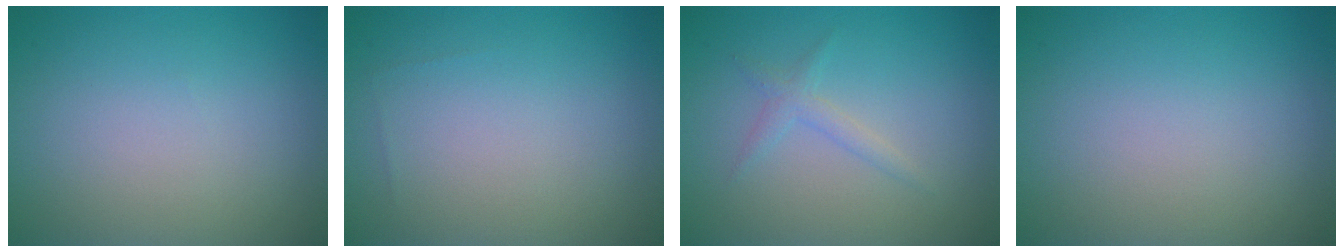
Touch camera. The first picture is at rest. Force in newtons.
{"total": 0.0}
{"total": 1.3, "press": 1.3, "slide": 0.1}
{"total": 0.0}